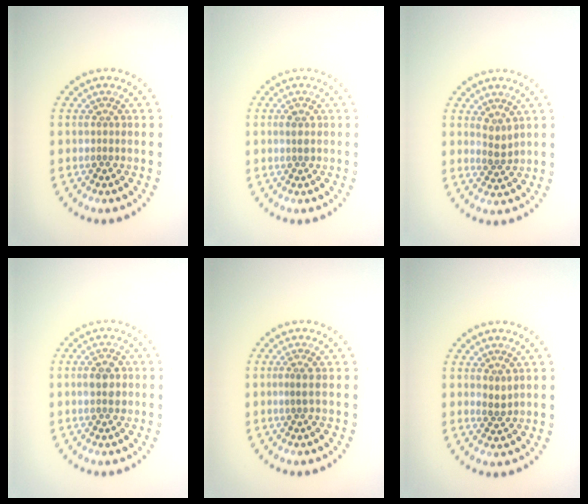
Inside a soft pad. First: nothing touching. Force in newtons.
{"total": 0.9, "press": 0.9, "slide": 0.2}
{"total": 1.4, "press": 1.0, "slide": 0.9}
{"total": 2.5, "press": 2.5, "slide": 0.2}
{"total": 0.8, "press": 0.5, "slide": 0.7}
{"total": 0.9, "press": 0.8, "slide": 0.4}